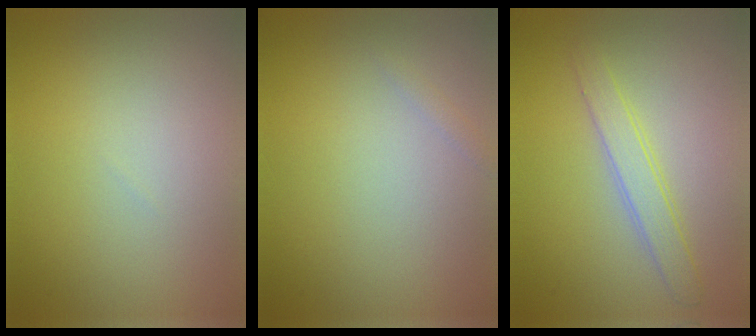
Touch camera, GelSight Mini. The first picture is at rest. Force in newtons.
{"total": 0.6, "press": 0.6, "slide": 0.0}
{"total": 2.2, "press": 2.2, "slide": 0.1}